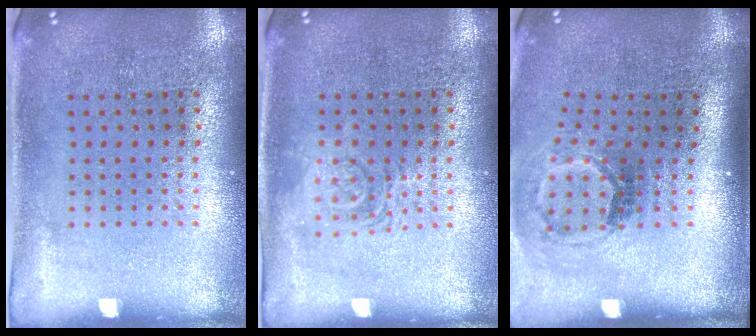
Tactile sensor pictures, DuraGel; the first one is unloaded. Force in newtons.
{"total": 1.2, "press": 1.2, "slide": 0.2}
{"total": 1.8, "press": 1.1, "slide": 1.4}